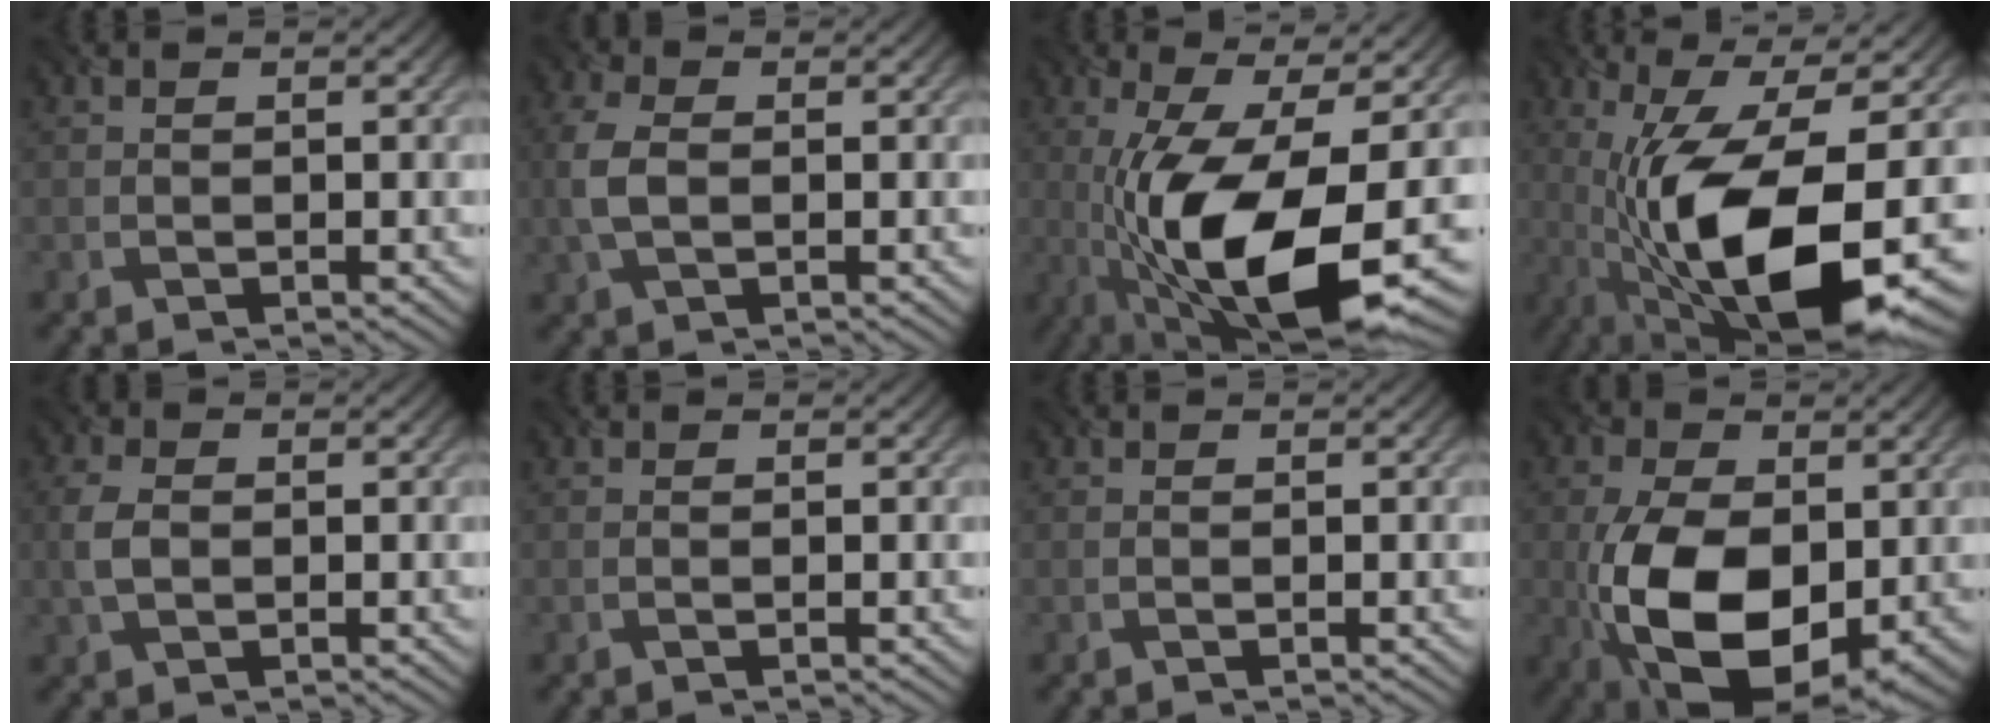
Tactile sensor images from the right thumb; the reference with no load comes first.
{"total": 4.3, "force": [-0.1, 2.6, 3.4], "torque": [-0.098, 0.004, -0.004]}
{"total": 16.7, "force": [-4.7, 5.8, 14.9], "torque": [-0.290, -0.030, -0.076]}
{"total": 16.9, "force": [-4.4, 5.8, 15.3], "torque": [-0.290, -0.024, -0.066]}
{"total": 3.2, "force": [0.0, 2.2, 2.4], "torque": [-0.065, 0.002, -0.003]}
{"total": 0.0}
{"total": 0.0}
{"total": 14.8, "force": [-2.7, 8.3, 11.9], "torque": [-0.242, -0.024, -0.044]}